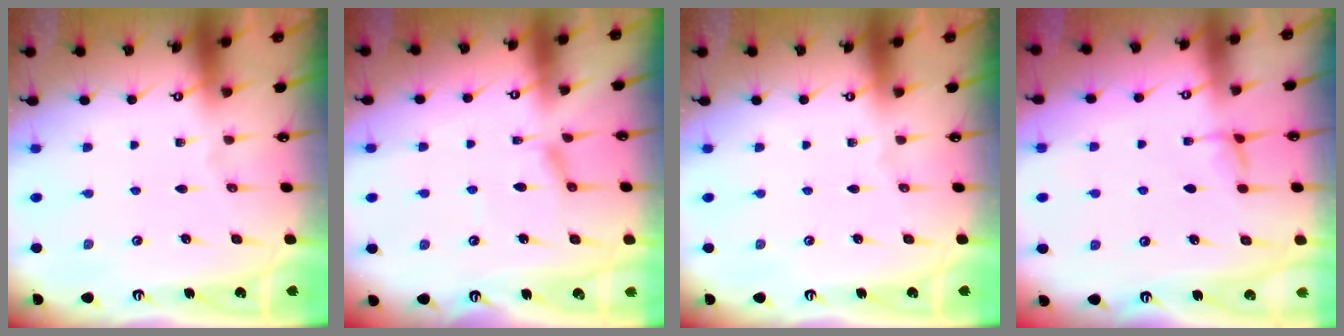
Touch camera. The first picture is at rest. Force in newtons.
{"total": 2.3, "press": 2.3, "slide": 0.5}
{"total": 0.0}
{"total": 1.5, "press": 1.4, "slide": 0.5}